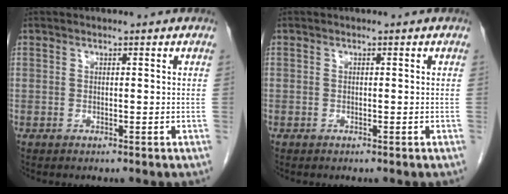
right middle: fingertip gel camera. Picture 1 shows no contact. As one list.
[{"total": 0.0}]